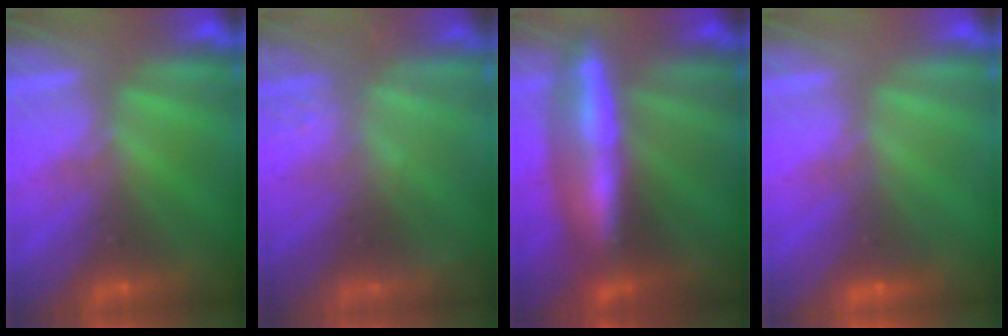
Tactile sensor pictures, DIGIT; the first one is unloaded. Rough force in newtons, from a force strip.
{"total": 2.2}
{"total": 6.3}
{"total": 2.0}